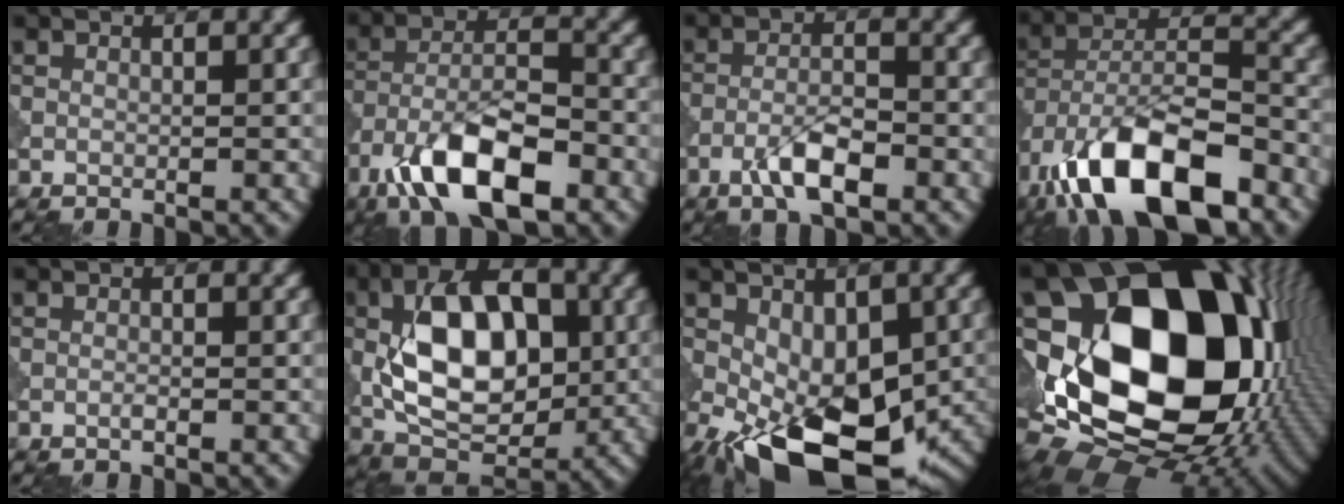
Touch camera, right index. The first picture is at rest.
{"total": 10.4, "force": [-5.9, 4.0, 7.6], "torque": [-0.133, 0.008, -0.111]}
{"total": 4.4, "force": [-2.4, 1.2, 3.4], "torque": [-0.068, 0.005, -0.051]}
{"total": 13.9, "force": [-8.4, 5.9, 9.4], "torque": [-0.171, -0.004, -0.153]}
{"total": 0.5, "force": [-0.3, 0.0, 0.4], "torque": [-0.010, 0.000, -0.007]}
{"total": 11.5, "force": [0.4, 6.5, 9.4], "torque": [-0.157, 0.015, -0.001]}
{"total": 13.4, "force": [-4.8, 7.1, 10.3], "torque": [-0.166, -0.036, -0.067]}
{"total": 20.2, "force": [1.4, 14.6, 13.9], "torque": [-0.271, -0.030, 0.047]}